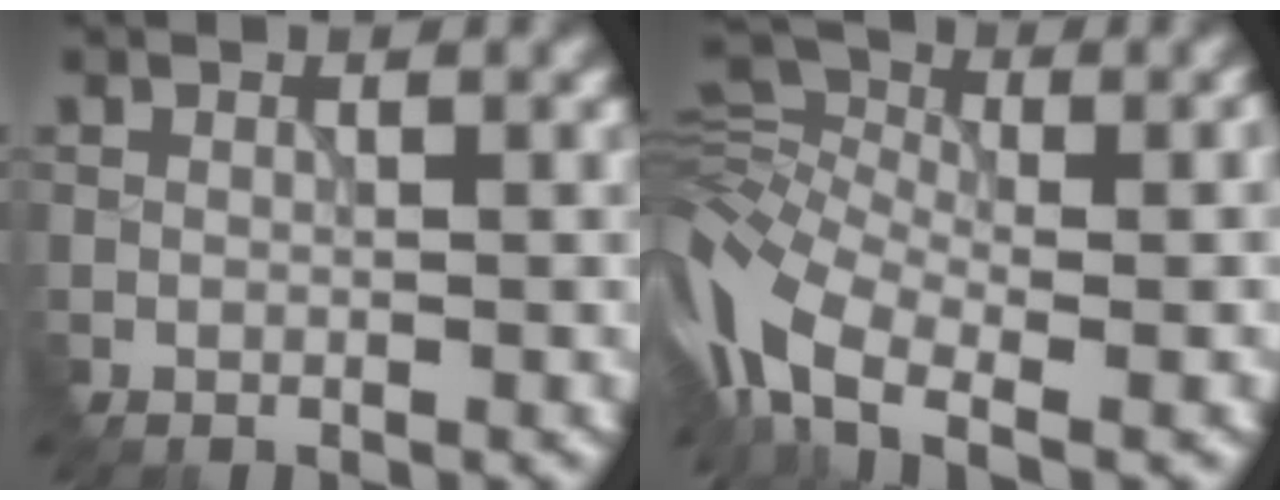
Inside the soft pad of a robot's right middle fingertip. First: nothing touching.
{"total": 9.7, "force": [-4.7, 4.7, 7.0], "torque": [-0.152, -0.005, -0.101]}